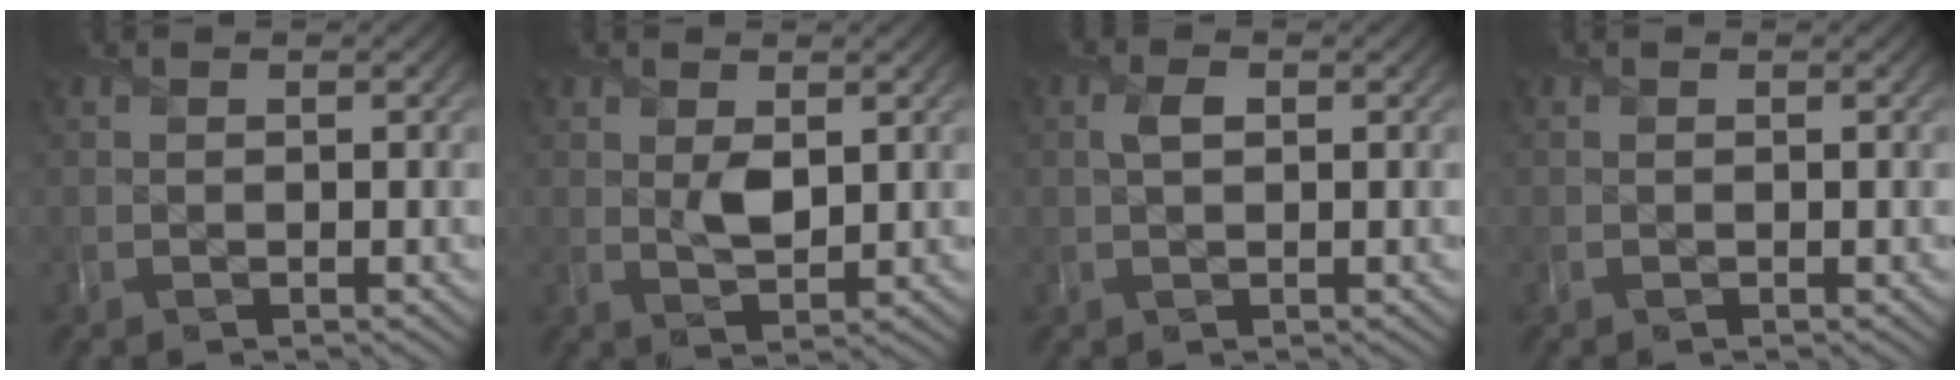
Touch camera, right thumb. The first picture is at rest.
{"total": 2.8, "force": [0.8, 1.5, 2.1], "torque": [-0.044, -0.006, 0.019]}
{"total": 1.7, "force": [0.4, 1.0, 1.4], "torque": [-0.032, 0.002, 0.006]}
{"total": 0.0}